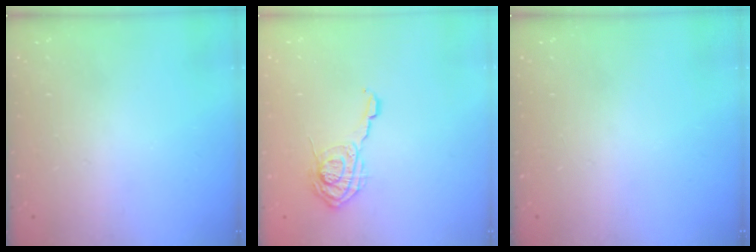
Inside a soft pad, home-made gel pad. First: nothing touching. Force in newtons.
{"total": 10.3, "press": 10.3, "slide": 0.3}
{"total": 0.0}